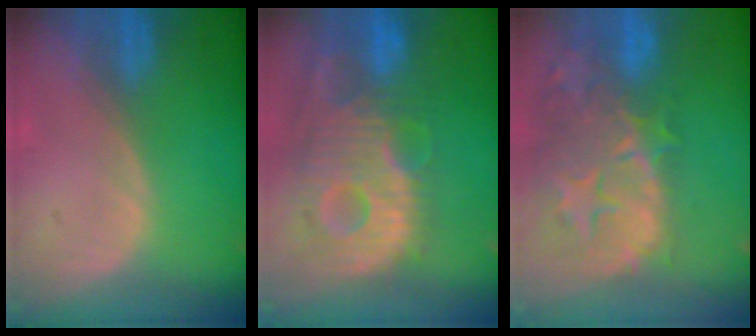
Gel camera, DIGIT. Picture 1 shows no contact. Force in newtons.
{"total": 13.6, "press": 11.8, "slide": 6.8}
{"total": 14.7, "press": 11.8, "slide": 8.8}